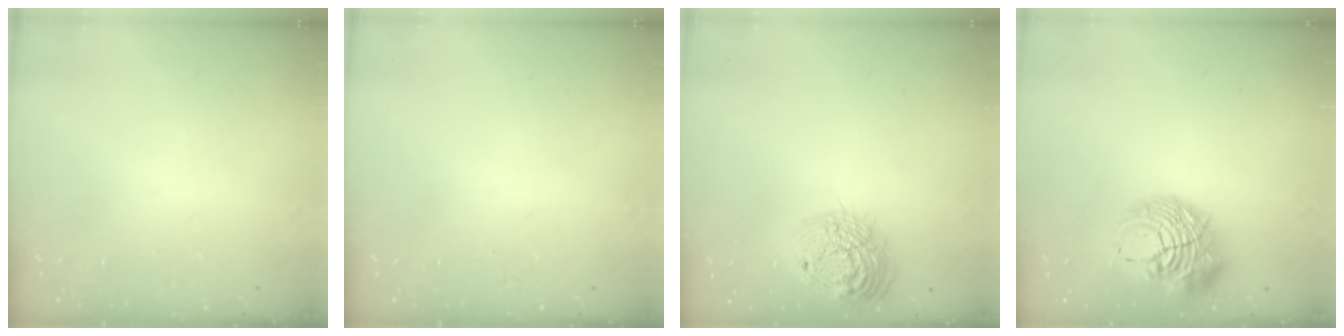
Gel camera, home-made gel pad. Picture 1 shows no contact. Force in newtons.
{"total": 0.0}
{"total": 16.4, "press": 16.3, "slide": 1.5}
{"total": 14.2, "press": 14.1, "slide": 1.5}